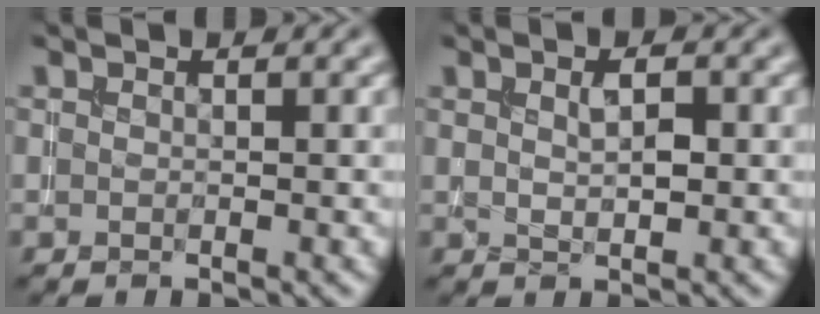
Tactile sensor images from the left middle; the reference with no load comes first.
{"total": 1.5, "force": [0.6, 0.5, 1.3], "torque": [-0.024, 0.004, 0.012]}